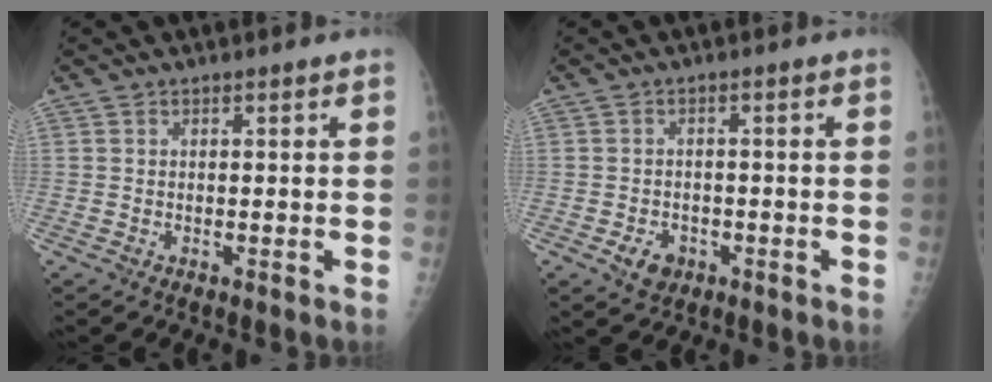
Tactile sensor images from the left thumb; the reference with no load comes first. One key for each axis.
{"total": 3.8, "fx": -1.8, "fy": 2.7, "fz": 1.9, "tx": -0.021, "ty": 0.012, "tz": -0.021}